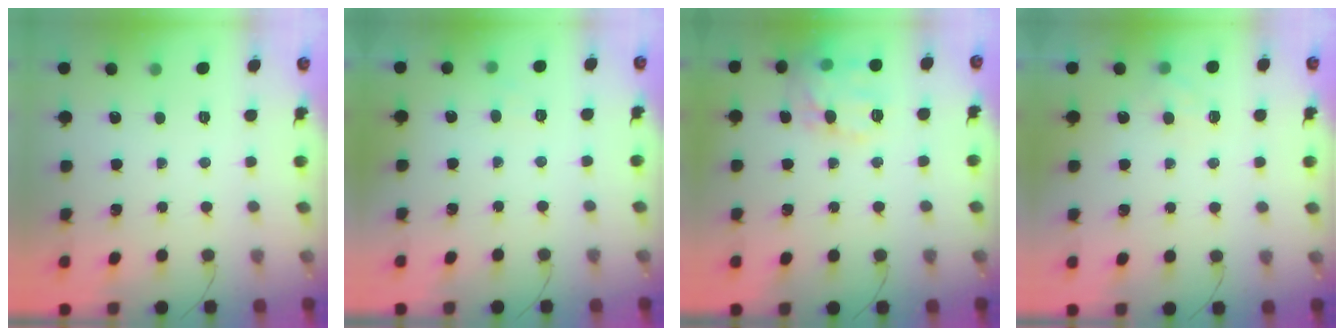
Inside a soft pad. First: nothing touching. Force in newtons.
{"total": 3.7, "press": 3.6, "slide": 1.1}
{"total": 15.1, "press": 15.0, "slide": 1.2}
{"total": 6.8, "press": 6.6, "slide": 1.5}